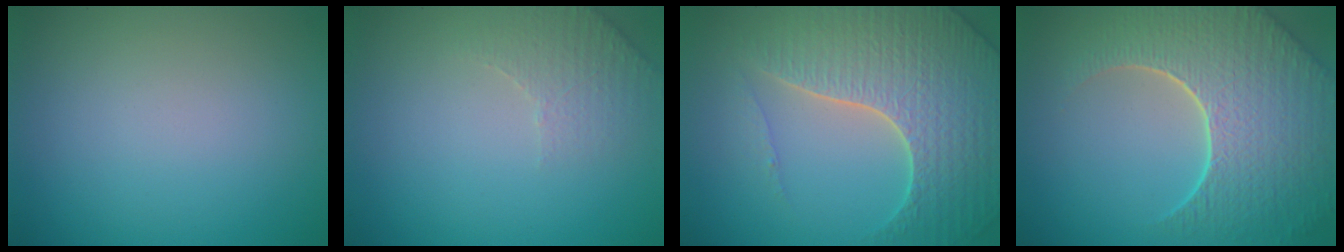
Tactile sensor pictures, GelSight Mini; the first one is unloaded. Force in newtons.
{"total": 2.3, "press": 2.3, "slide": 0.6}
{"total": 7.1, "press": 6.9, "slide": 1.7}
{"total": 8.8, "press": 6.3, "slide": 6.1}